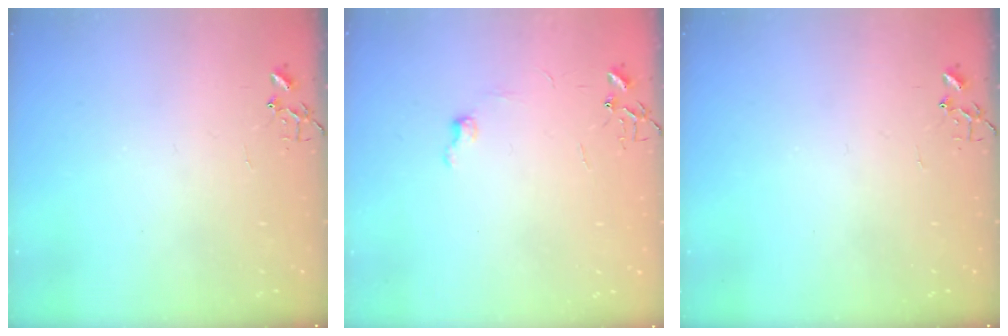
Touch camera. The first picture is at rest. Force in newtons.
{"total": 5.8, "press": 5.7, "slide": 0.7}
{"total": 0.0}